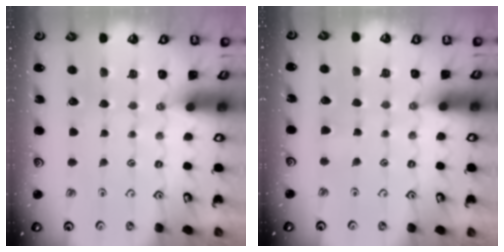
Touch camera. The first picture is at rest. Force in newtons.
{"total": 2.9, "press": 2.9, "slide": 0.4}